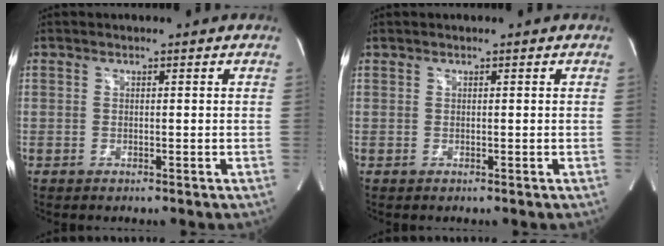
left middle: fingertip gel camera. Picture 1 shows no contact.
{"total": 0.0}